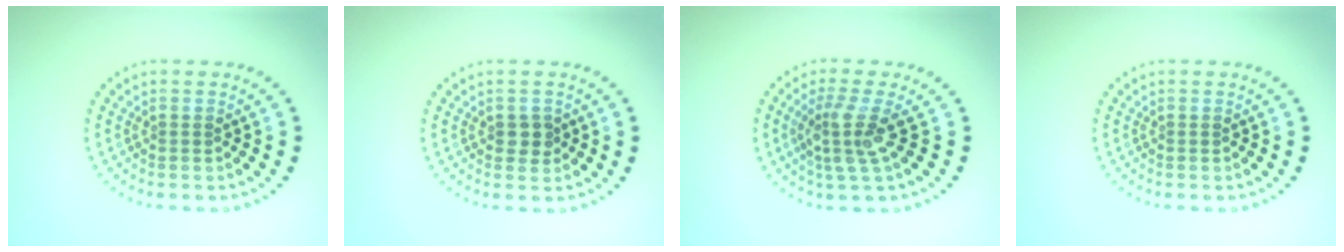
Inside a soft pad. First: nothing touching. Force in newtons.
{"total": 1.4, "press": 1.4, "slide": 0.2}
{"total": 3.2, "press": 2.4, "slide": 2.2}
{"total": 0.0}